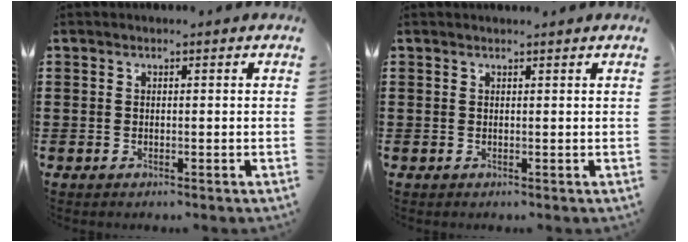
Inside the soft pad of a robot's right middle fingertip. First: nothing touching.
{"total": 0.6, "force": [0.5, -0.2, 0.1], "torque": [-0.001, 0.000, 0.010]}